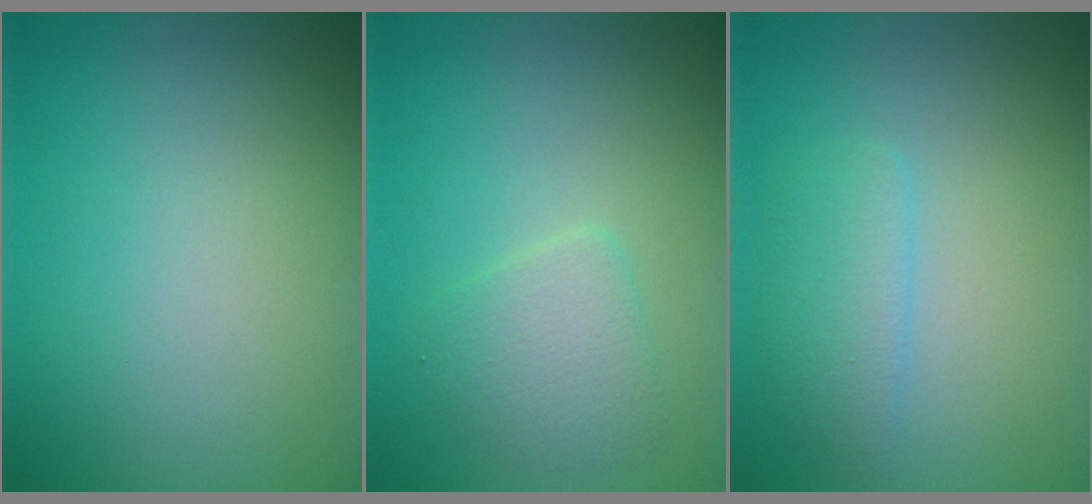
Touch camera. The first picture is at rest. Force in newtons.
{"total": 2.4, "press": 2.4, "slide": 0.1}
{"total": 2.3, "press": 2.3, "slide": 0.1}